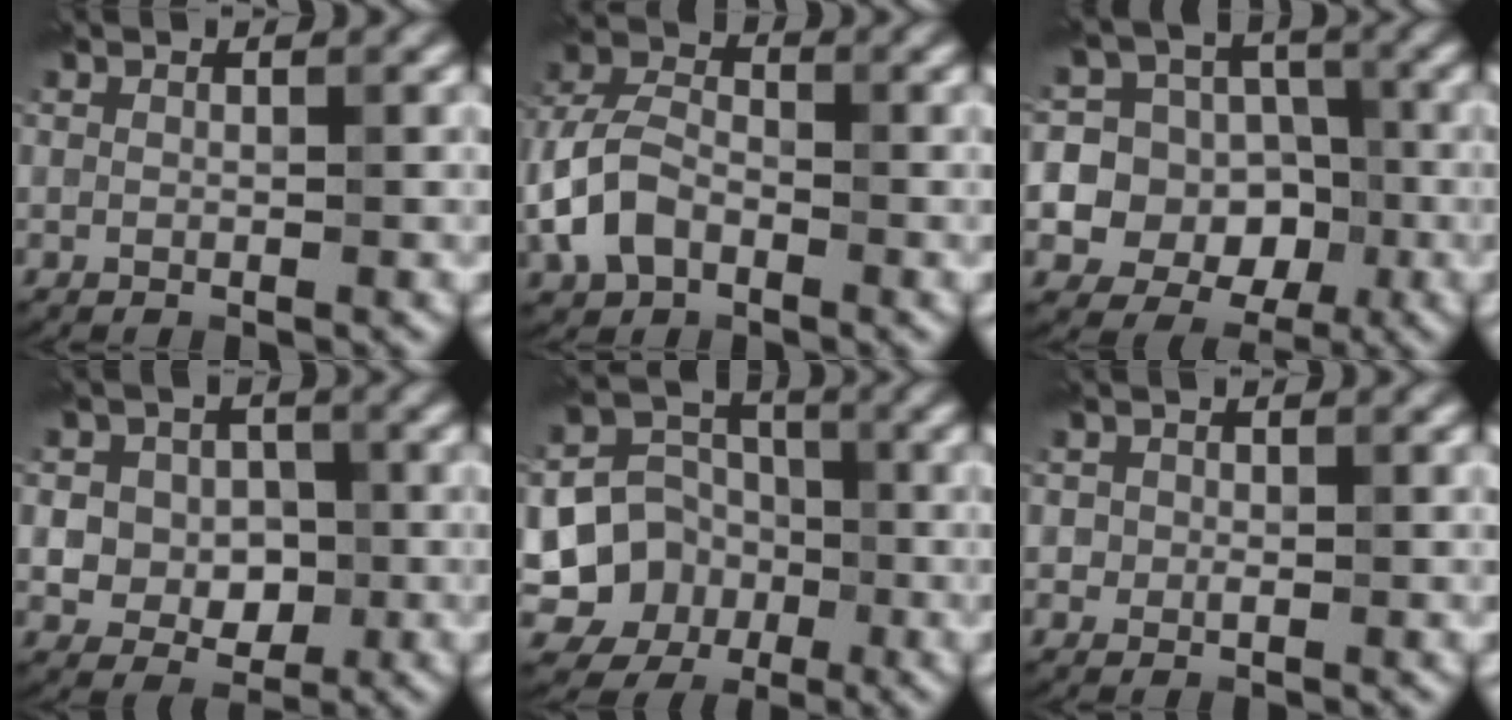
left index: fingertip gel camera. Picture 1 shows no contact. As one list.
[{"total": 5.5, "force": [-2.1, 3.7, 3.5], "torque": [-0.082, 0.007, -0.050]}, {"total": 14.4, "force": [-2.4, 13.7, 3.5], "torque": [-0.113, 0.008, -0.054]}, {"total": 5.5, "force": [0.2, 4.9, 2.5], "torque": [-0.025, 0.016, -0.014]}, {"total": 8.6, "force": [-2.6, 7.8, 2.5], "torque": [-0.035, -0.007, -0.068]}, {"total": 1.1, "force": [0.0, 1.0, 0.4], "torque": [-0.004, -0.002, -0.004]}]